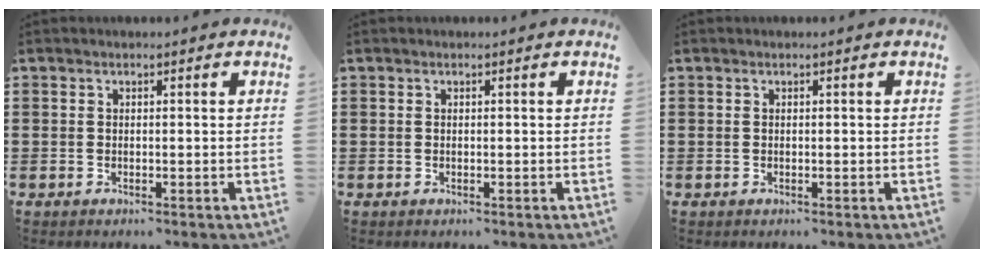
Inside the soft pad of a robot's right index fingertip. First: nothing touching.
{"total": 0.0}
{"total": 0.0}